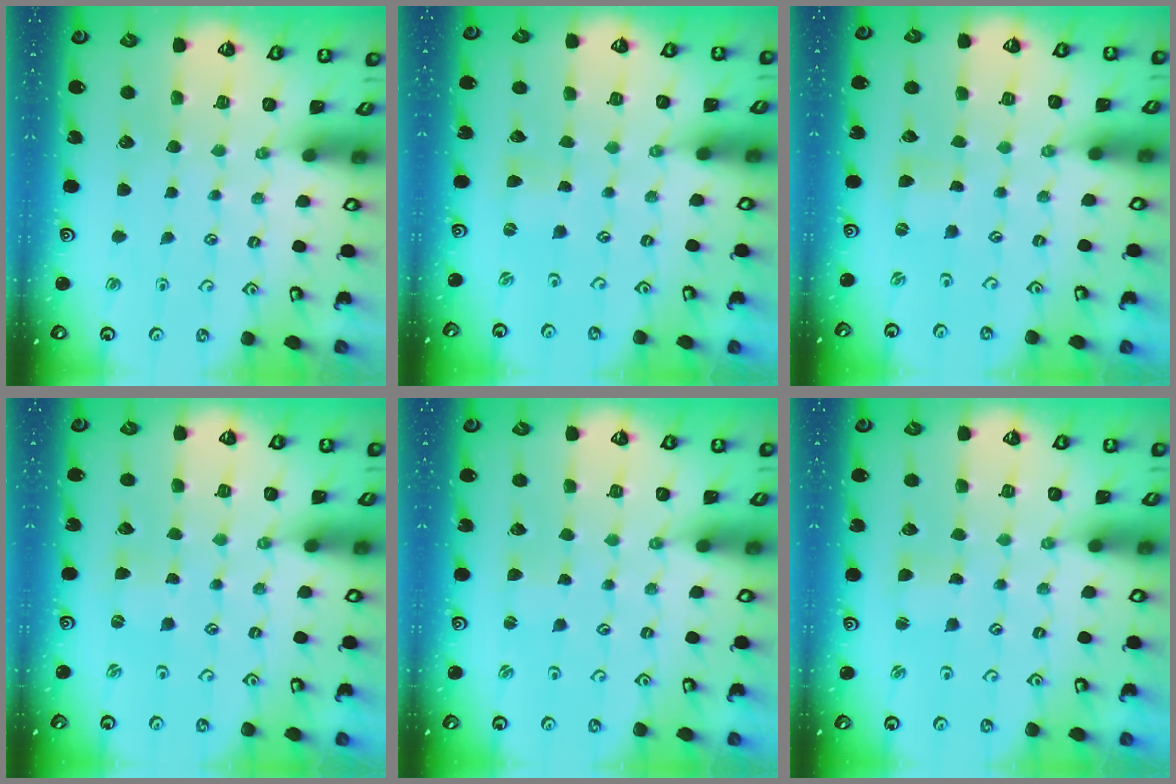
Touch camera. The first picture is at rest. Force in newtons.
{"total": 0.0}
{"total": 0.0}
{"total": 1.1, "press": 1.0, "slide": 0.4}
{"total": 1.1, "press": 1.1, "slide": 0.2}
{"total": 1.6, "press": 1.6, "slide": 0.3}